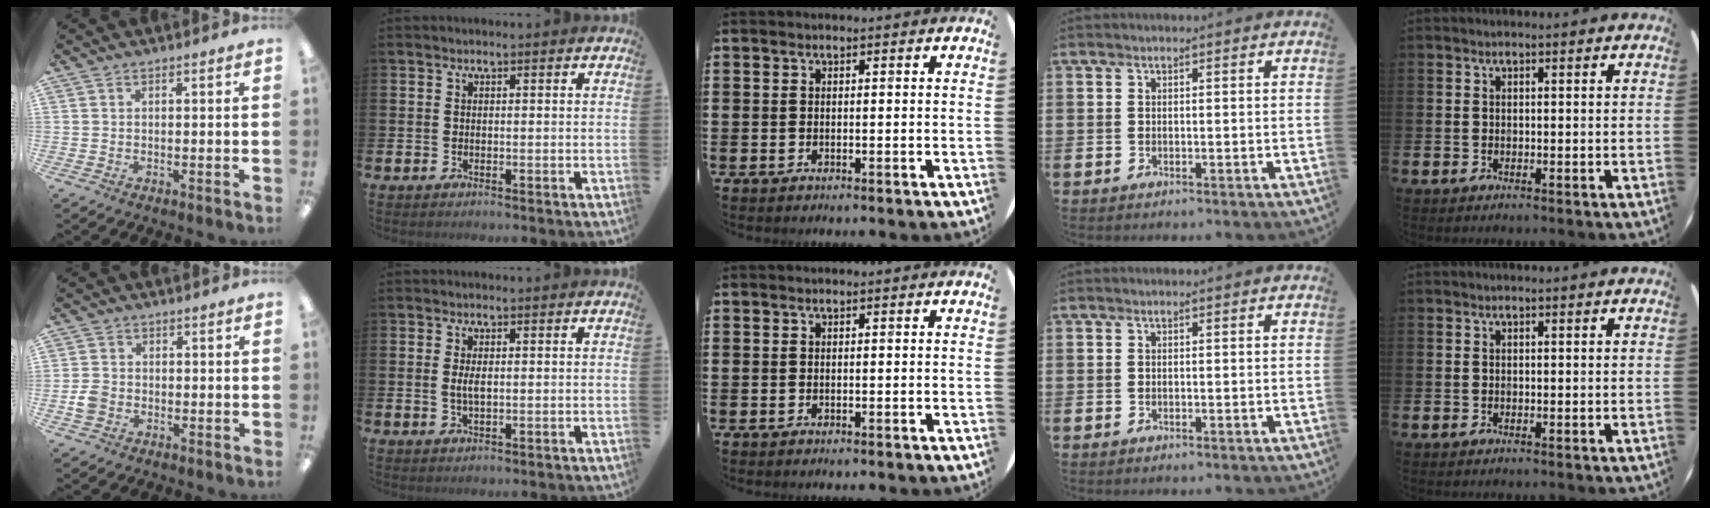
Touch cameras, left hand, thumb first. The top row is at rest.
{"thumb": {"total": 3.7, "force": [-1.2, 3.1, 1.6], "torque": [-0.025, 0.008, -0.020]}, "index": {"total": 2.2, "force": [0.2, 0.8, 2.0], "torque": [-0.040, 0.003, 0.002]}}